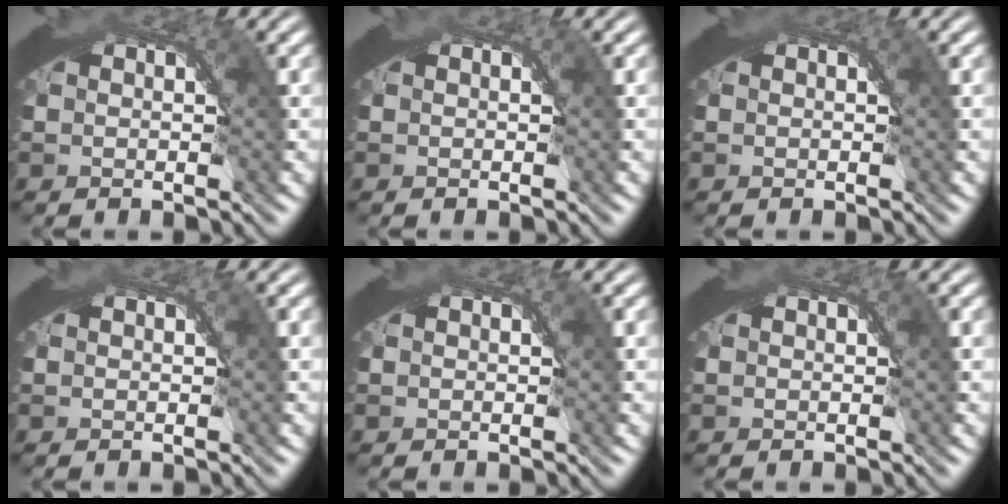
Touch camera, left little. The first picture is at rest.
{"total": 0.6, "force": [-0.3, -0.1, -0.5], "torque": [0.006, -0.004, -0.005]}
{"total": 0.6, "force": [0.2, 0.2, 0.4], "torque": [-0.008, 0.001, 0.004]}
{"total": 0.0}
{"total": 0.0}
{"total": 0.0}